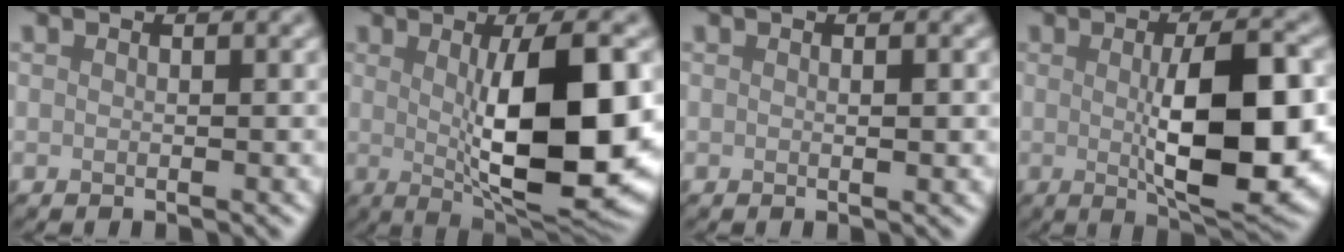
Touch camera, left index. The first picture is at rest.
{"total": 11.4, "force": [-0.5, 3.0, 11.0], "torque": [-0.160, -0.007, 0.001]}
{"total": 0.6, "force": [-0.1, 0.1, 0.6], "torque": [-0.011, 0.000, -0.001]}
{"total": 8.9, "force": [-0.7, 2.3, 8.6], "torque": [-0.129, -0.007, -0.001]}